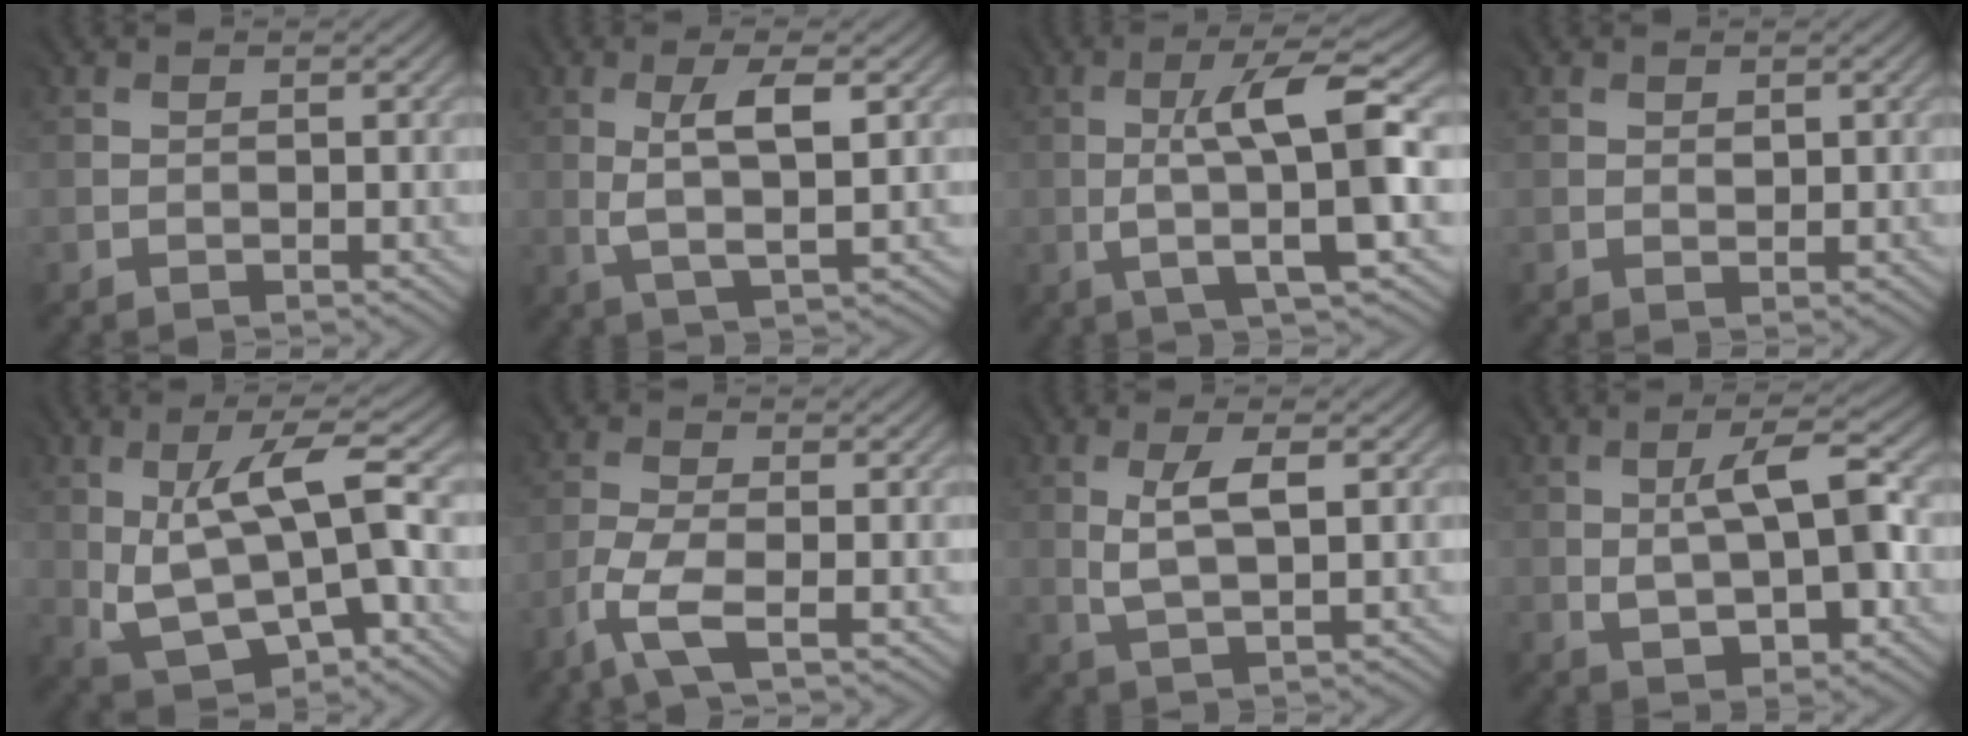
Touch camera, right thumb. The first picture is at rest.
{"total": 5.3, "force": [1.1, 1.3, 5.0], "torque": [-0.099, -0.002, 0.024]}
{"total": 9.1, "force": [0.0, 1.5, 9.0], "torque": [-0.144, 0.014, 0.000]}
{"total": 0.9, "force": [0.5, 0.6, 0.5], "torque": [-0.006, -0.003, 0.011]}
{"total": 9.7, "force": [0.6, 3.6, 9.0], "torque": [-0.175, -0.003, 0.016]}
{"total": 4.3, "force": [-2.7, 0.8, 3.3], "torque": [-0.083, -0.004, -0.066]}
{"total": 4.0, "force": [1.0, 1.1, 3.7], "torque": [-0.080, -0.002, 0.025]}
{"total": 7.3, "force": [-0.2, 2.9, 6.7], "torque": [-0.111, 0.007, -0.001]}